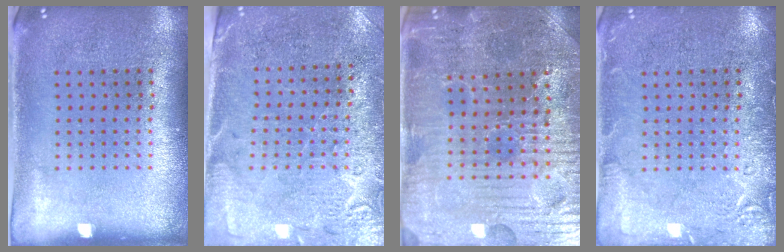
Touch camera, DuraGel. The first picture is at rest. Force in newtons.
{"total": 2.8, "press": 2.5, "slide": 1.1}
{"total": 4.1, "press": 4.0, "slide": 0.5}
{"total": 2.9, "press": 2.9, "slide": 0.4}